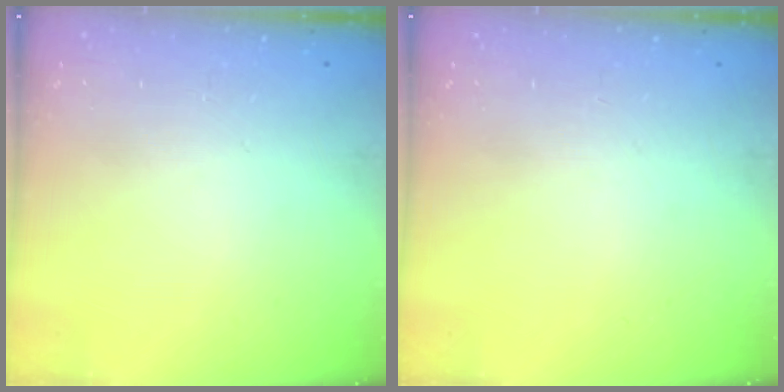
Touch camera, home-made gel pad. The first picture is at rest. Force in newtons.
{"total": 0.0}